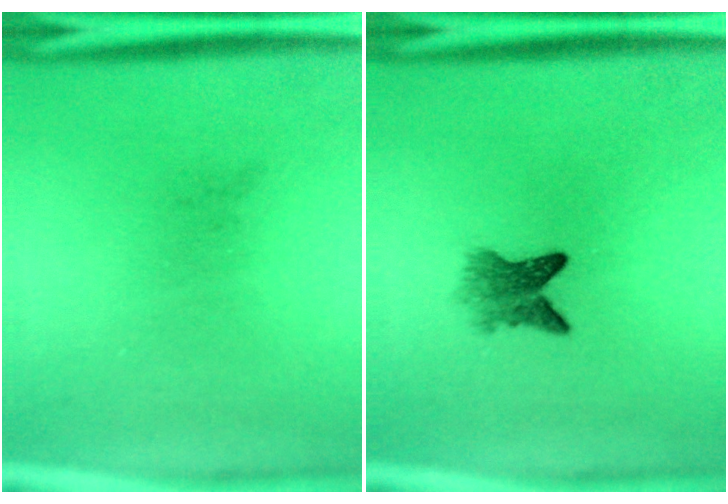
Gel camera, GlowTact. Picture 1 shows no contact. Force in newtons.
{"total": 3.4}